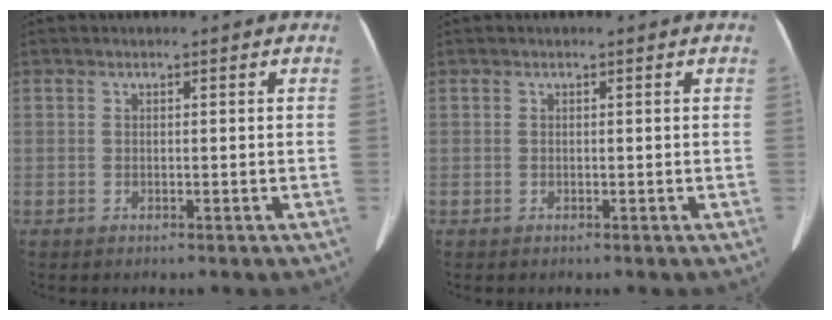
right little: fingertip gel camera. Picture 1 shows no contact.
{"total": 0.0}